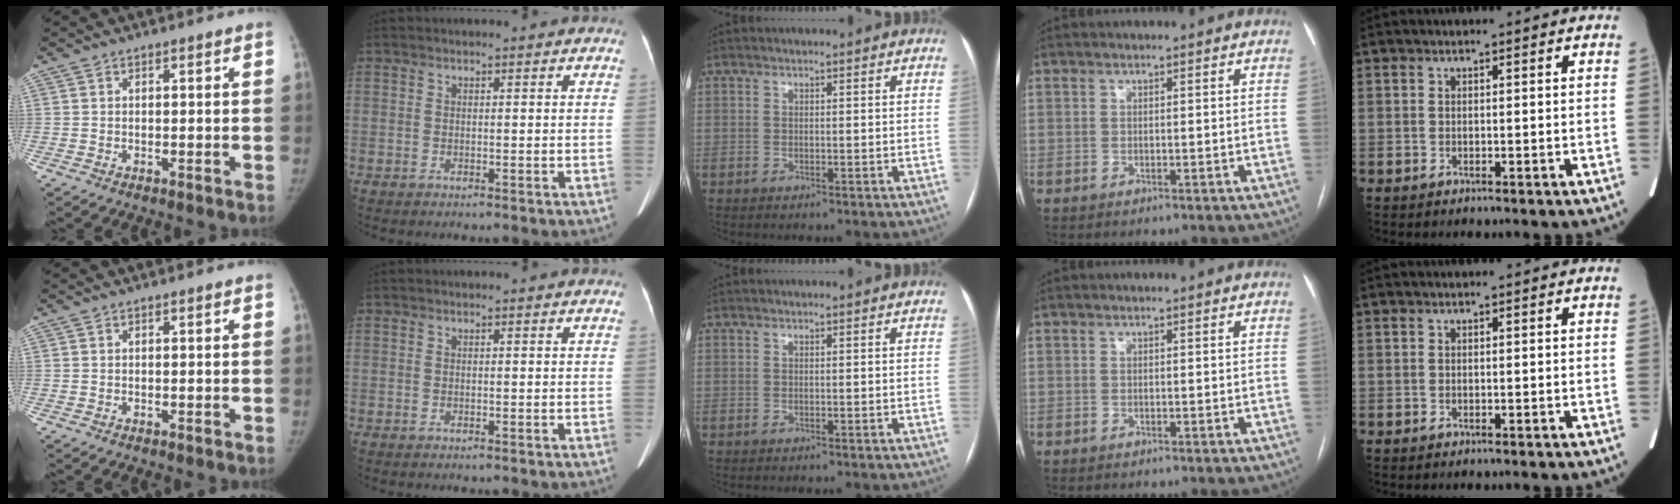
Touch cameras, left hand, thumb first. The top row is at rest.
{}